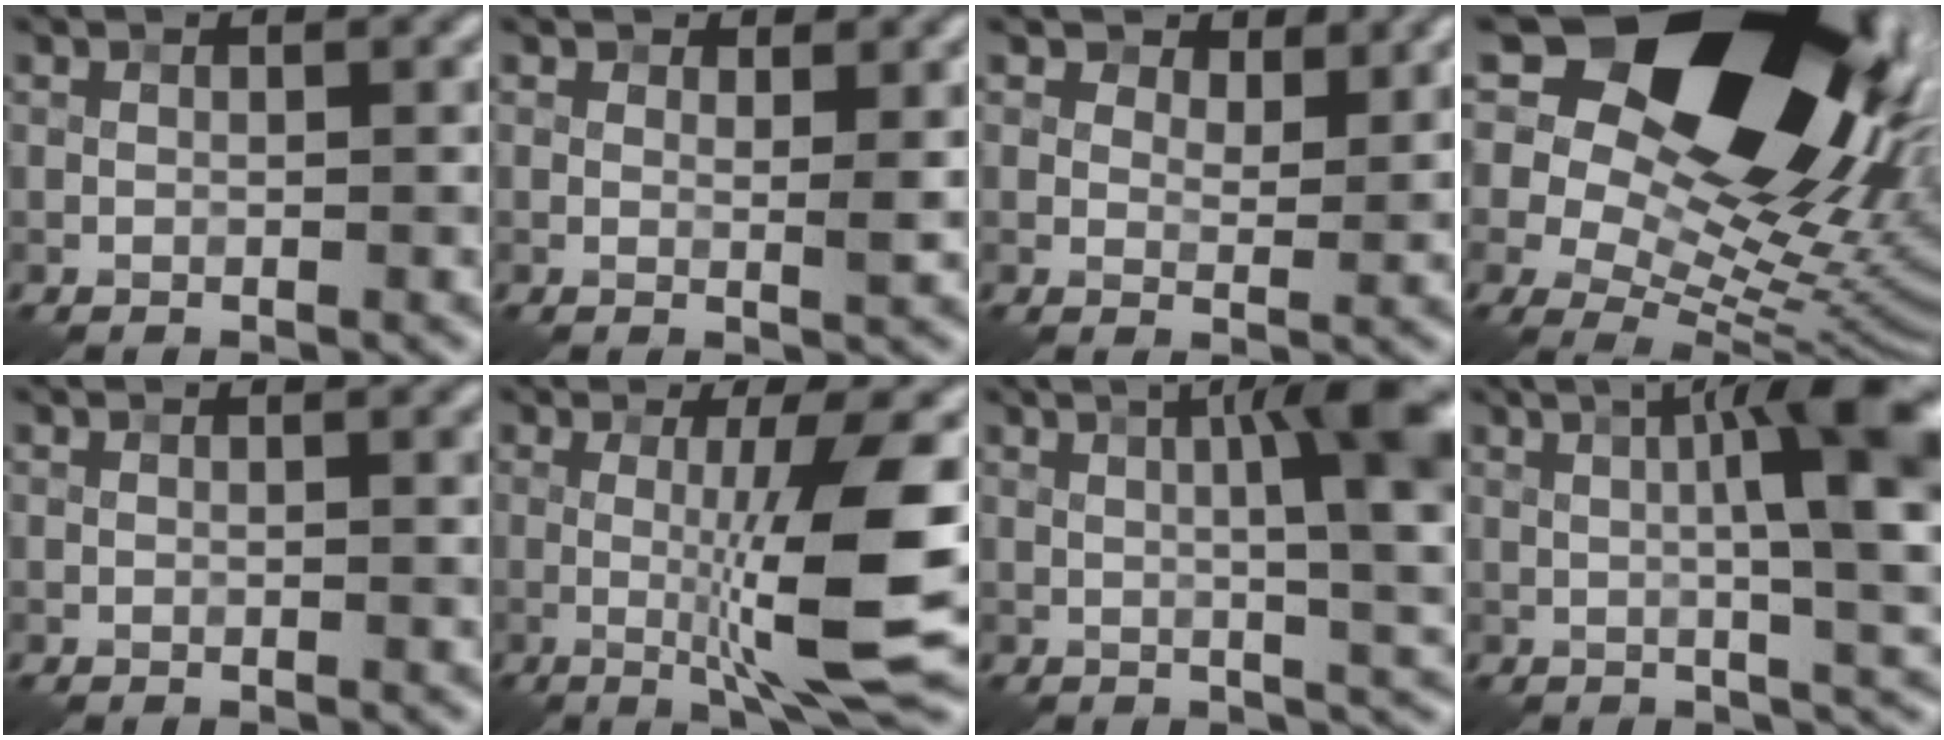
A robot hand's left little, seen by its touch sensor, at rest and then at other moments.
{"total": 1.3, "force": [0.9, 0.6, 0.7], "torque": [-0.009, -0.004, 0.013]}
{"total": 3.7, "force": [2.9, 1.9, 1.5], "torque": [-0.026, -0.012, 0.043]}
{"total": 22.5, "force": [10.6, 13.3, 14.8], "torque": [-0.263, 0.060, 0.189]}
{"total": 0.5, "force": [0.1, 0.1, 0.5], "torque": [-0.006, 0.001, 0.001]}
{"total": 9.0, "force": [-0.8, 1.2, 8.9], "torque": [-0.133, -0.013, -0.007]}
{"total": 9.7, "force": [1.9, 2.1, 9.2], "torque": [-0.110, 0.021, 0.026]}
{"total": 10.7, "force": [1.9, 2.1, 10.3], "torque": [-0.133, 0.018, 0.027]}